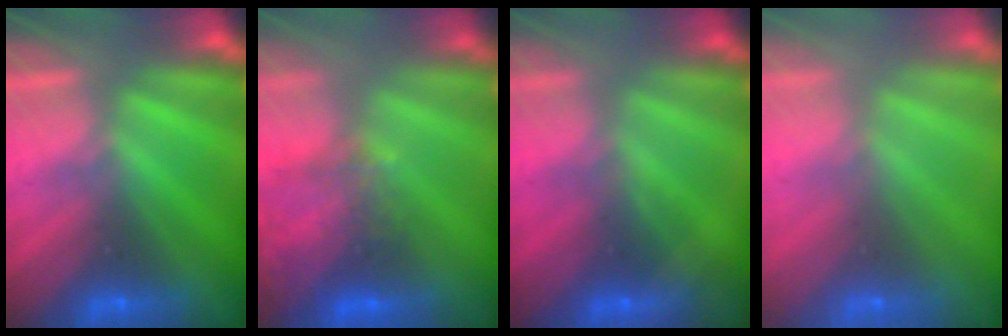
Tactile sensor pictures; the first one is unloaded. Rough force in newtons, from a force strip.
{"total": 7.7}
{"total": 1.7}
{"total": 7.7}